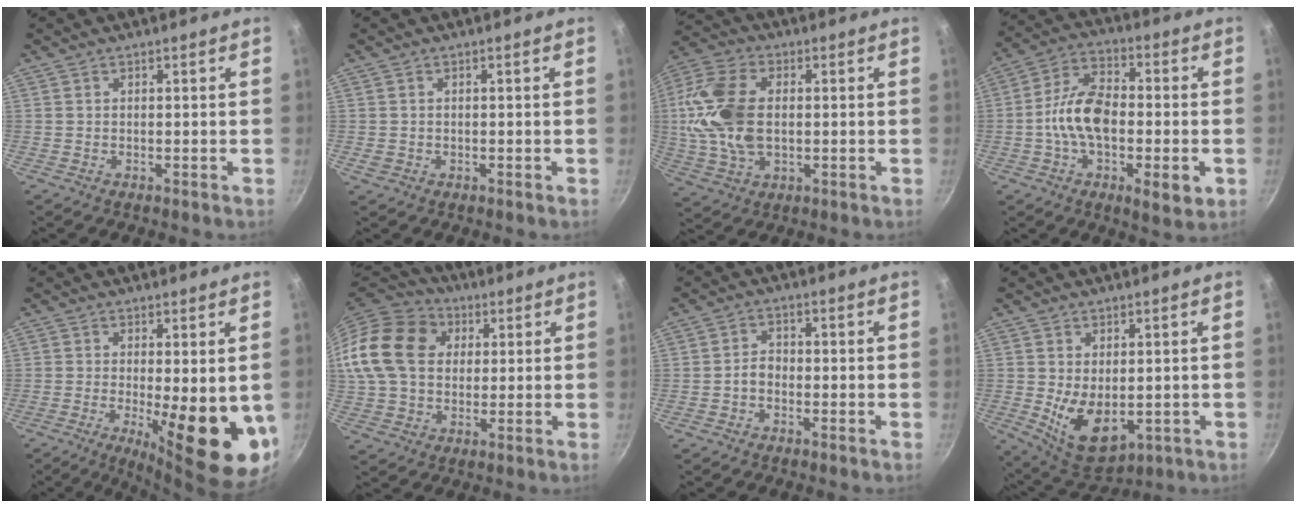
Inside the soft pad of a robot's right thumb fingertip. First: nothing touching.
{"total": 1.3, "force": [-0.2, 1.1, 0.6], "torque": [-0.007, 0.000, -0.003]}
{"total": 15.7, "force": [0.7, 9.9, 12.2], "torque": [-0.237, 0.013, 0.006]}
{"total": 16.0, "force": [-2.8, 7.4, 13.9], "torque": [-0.227, 0.027, -0.063]}
{"total": 15.0, "force": [-2.1, 4.8, 14.0], "torque": [-0.167, -0.025, -0.018]}
{"total": 19.6, "force": [4.8, 14.9, 11.9], "torque": [-0.218, 0.020, 0.078]}
{"total": 2.6, "force": [-1.1, 1.8, 1.5], "torque": [-0.018, 0.019, -0.023]}
{"total": 9.9, "force": [-0.5, 6.1, 7.8], "torque": [-0.108, -0.023, 0.015]}